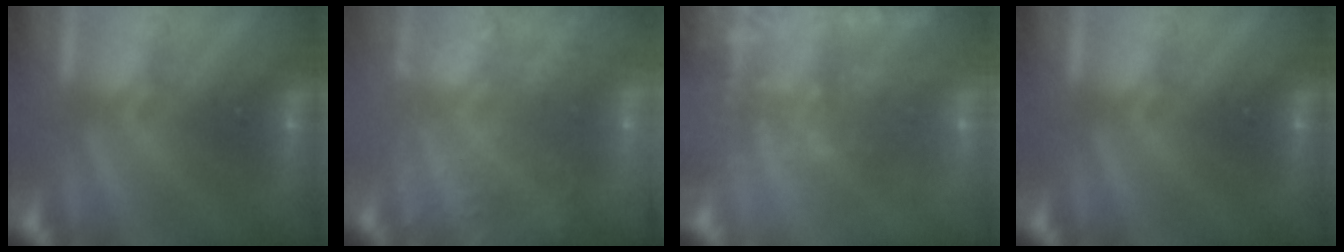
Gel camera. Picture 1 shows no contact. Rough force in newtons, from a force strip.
{"total": 9.6}
{"total": 6.4}
{"total": 0.0}